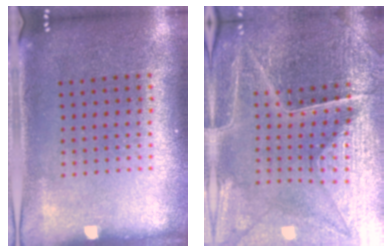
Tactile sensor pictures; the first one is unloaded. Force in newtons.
{"total": 4.8, "press": 4.6, "slide": 1.3}